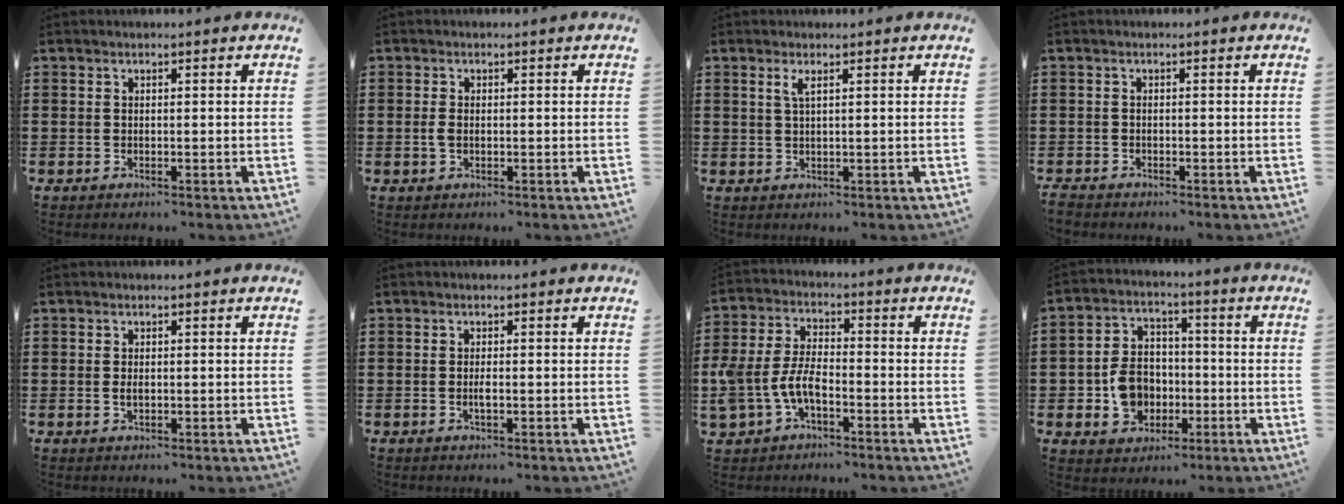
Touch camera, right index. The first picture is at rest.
{"total": 1.6, "force": [-0.2, 0.8, 1.3], "torque": [-0.035, -0.002, -0.007]}
{"total": 1.6, "force": [0.7, 0.2, 1.4], "torque": [-0.030, 0.003, 0.011]}
{"total": 1.2, "force": [-1.2, 0.1, 0.0], "torque": [-0.004, -0.002, -0.024]}
{"total": 1.1, "force": [0.0, 0.6, 1.0], "torque": [-0.019, 0.003, -0.002]}
{"total": 1.3, "force": [-0.4, 0.3, 1.2], "torque": [-0.032, -0.003, -0.009]}
{"total": 6.6, "force": [-2.7, 3.6, 4.8], "torque": [-0.128, 0.000, -0.060]}
{"total": 8.1, "force": [-1.9, 6.4, 4.5], "torque": [-0.110, 0.017, -0.033]}